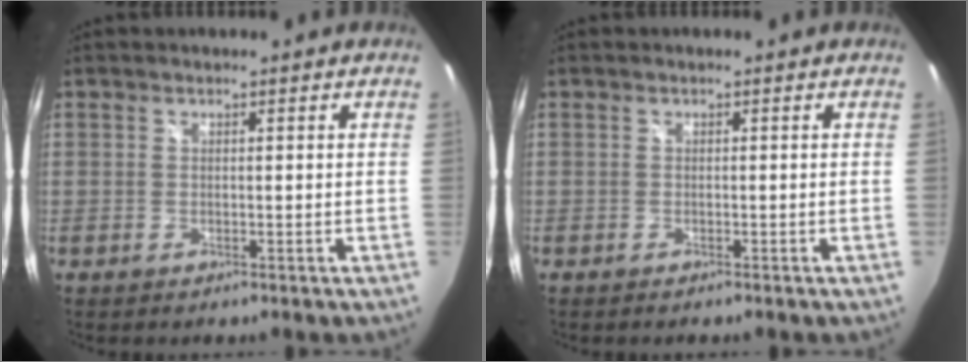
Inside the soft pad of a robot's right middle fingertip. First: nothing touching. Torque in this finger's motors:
{"motor_torque": [-0.18, -0.10, 0.03, -0.01]}